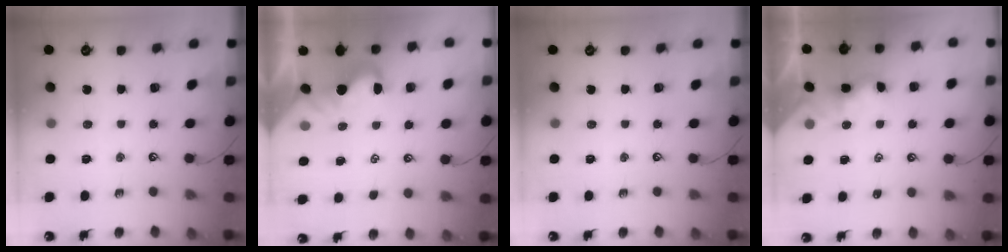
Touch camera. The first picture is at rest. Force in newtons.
{"total": 0.7, "press": 0.7, "slide": 0.3}
{"total": 0.0}
{"total": 2.3, "press": 2.3, "slide": 0.1}